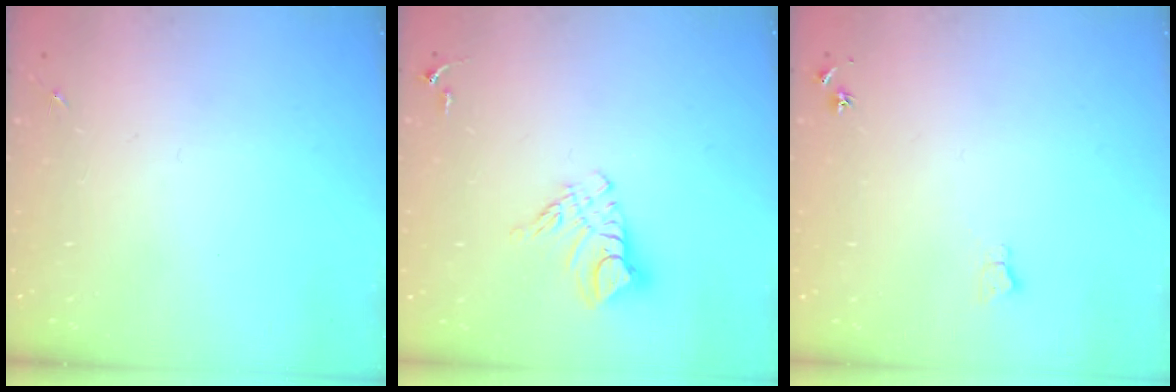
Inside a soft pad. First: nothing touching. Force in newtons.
{"total": 9.8, "press": 9.8, "slide": 0.9}
{"total": 3.9, "press": 3.9, "slide": 0.4}